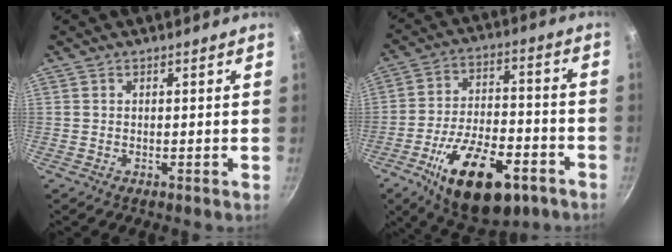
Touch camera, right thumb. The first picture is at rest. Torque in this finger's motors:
{"motor_torque": [0.46, 0.65, 1.19, -1.57, 0.40]}